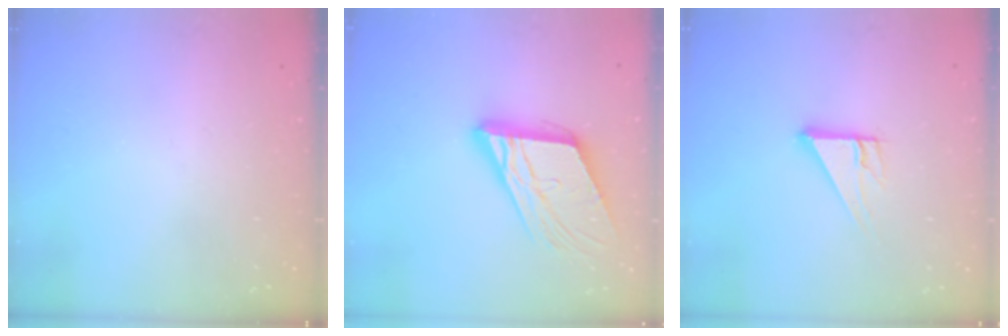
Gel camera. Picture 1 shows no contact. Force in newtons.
{"total": 17.6, "press": 17.4, "slide": 2.6}
{"total": 8.5, "press": 8.4, "slide": 0.8}